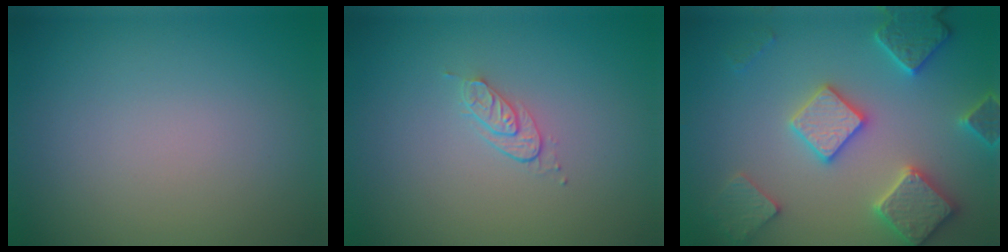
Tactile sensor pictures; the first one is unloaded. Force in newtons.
{"total": 1.5, "press": 0.8, "slide": 1.3}
{"total": 5.8, "press": 5.7, "slide": 1.4}